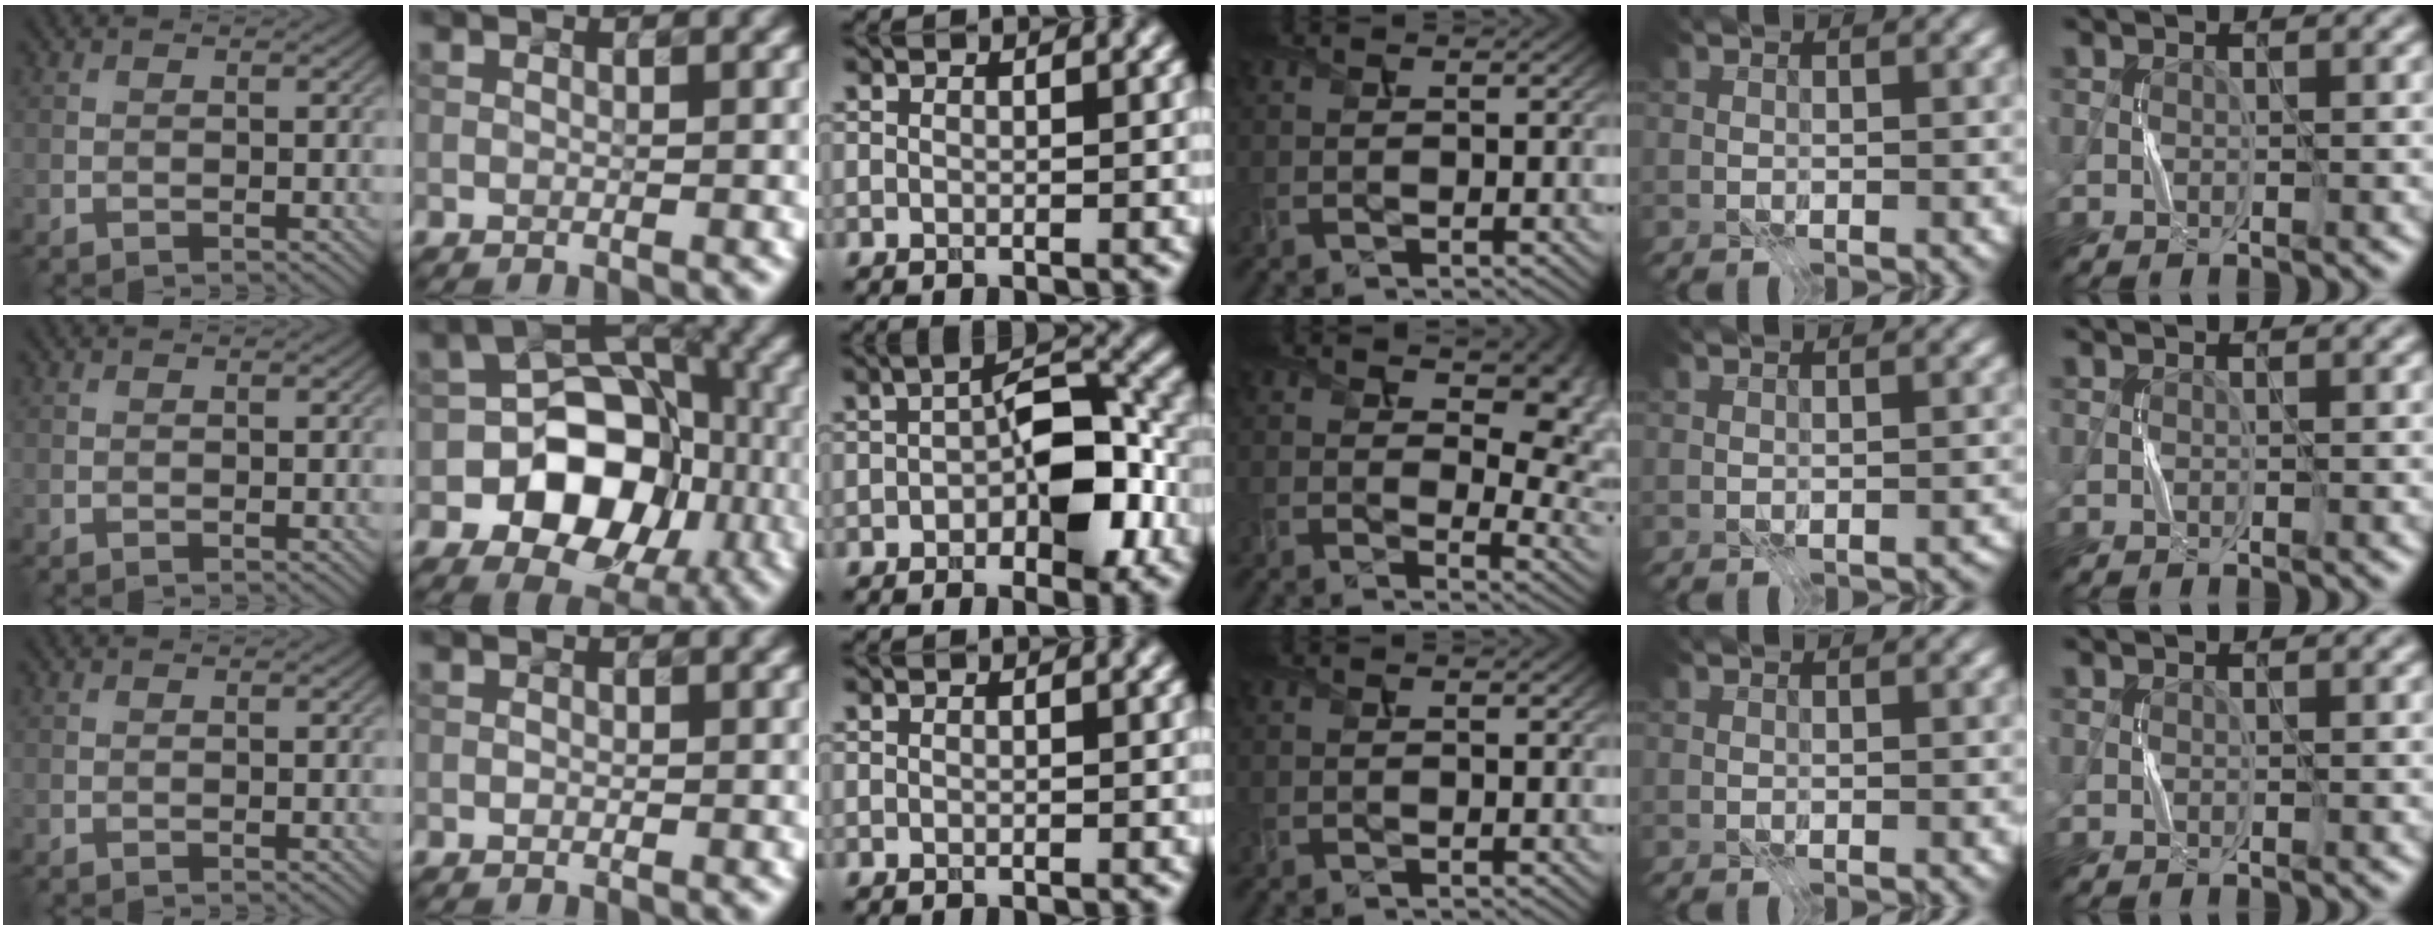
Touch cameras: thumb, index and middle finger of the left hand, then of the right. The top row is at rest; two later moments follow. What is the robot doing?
{"motion": "press", "object": "syringe"}